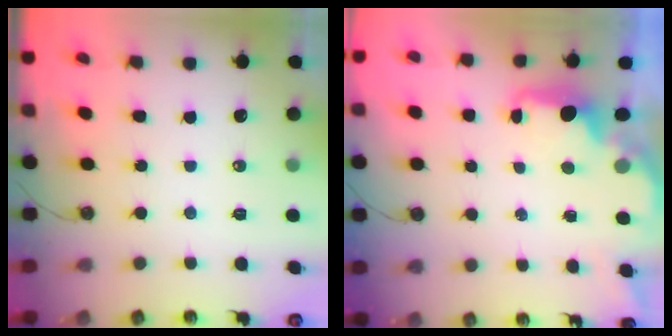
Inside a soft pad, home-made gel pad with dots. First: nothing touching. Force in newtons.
{"total": 2.2, "press": 2.1, "slide": 0.8}